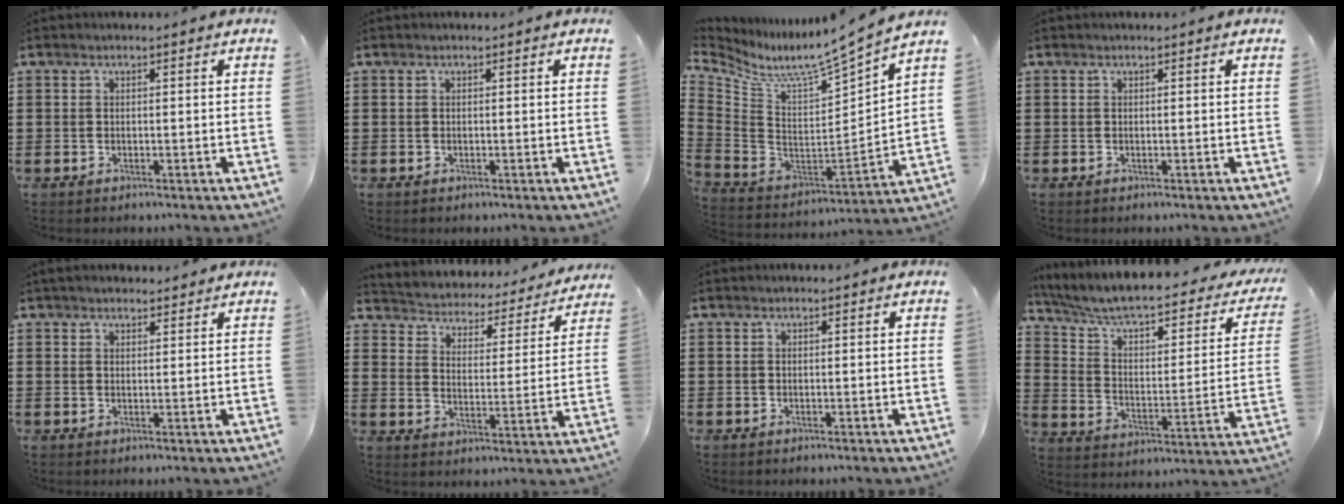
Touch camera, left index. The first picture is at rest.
{"total": 0.0}
{"total": 6.9, "force": [5.9, 0.6, 3.6], "torque": [-0.096, -0.055, 0.087]}
{"total": 0.0}
{"total": 2.1, "force": [2.0, 0.6, 0.3], "torque": [-0.011, 0.003, 0.039]}
{"total": 3.0, "force": [3.0, 0.4, -0.2], "torque": [-0.021, -0.031, 0.040]}
{"total": 0.0}
{"total": 5.8, "force": [4.5, 1.0, 3.5], "torque": [-0.089, -0.043, 0.071]}